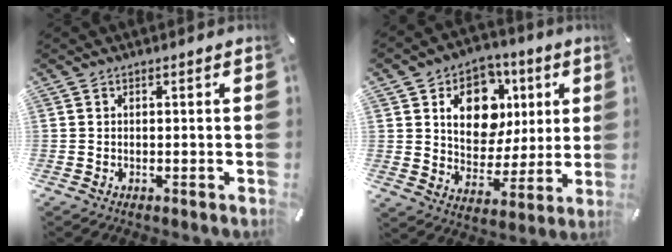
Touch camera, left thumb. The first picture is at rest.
{"total": 14.3, "force": [4.9, 11.3, 7.4], "torque": [-0.106, -0.016, 0.093]}